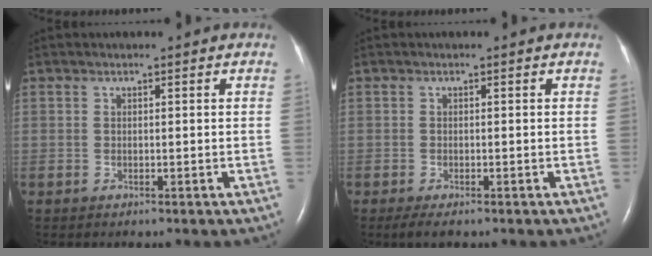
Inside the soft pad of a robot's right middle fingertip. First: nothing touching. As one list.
[{"total": 2.2, "force": [-1.5, 0.6, 1.5], "torque": [-0.030, -0.007, -0.023]}]